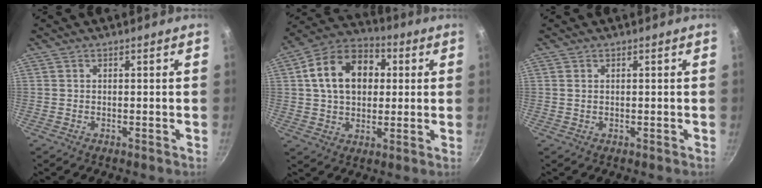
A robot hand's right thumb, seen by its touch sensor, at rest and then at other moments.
{"total": 15.8, "force": [3.0, 11.4, 10.5], "torque": [-0.147, 0.024, 0.036]}
{"total": 0.7, "force": [0.3, 0.5, 0.5], "torque": [-0.009, 0.001, 0.005]}